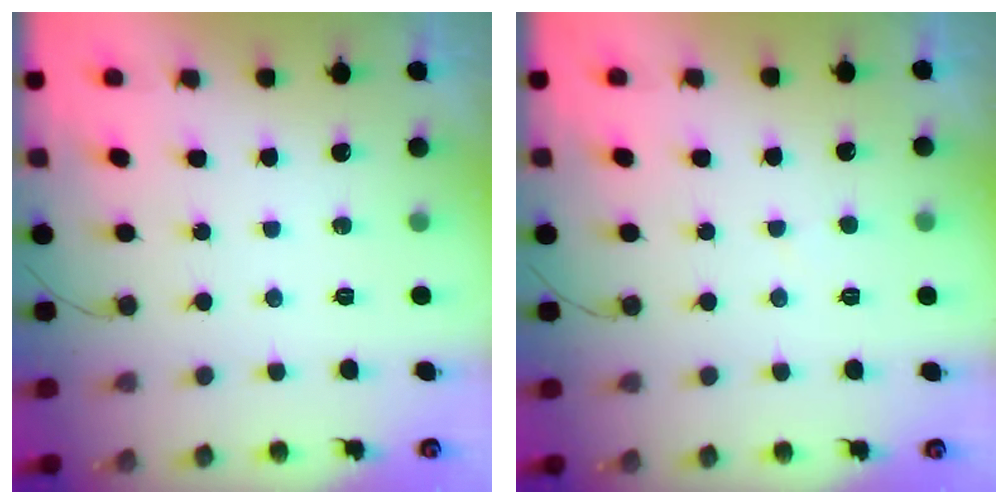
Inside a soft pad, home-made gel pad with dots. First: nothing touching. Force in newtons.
{"total": 2.0, "press": 2.0, "slide": 0.3}